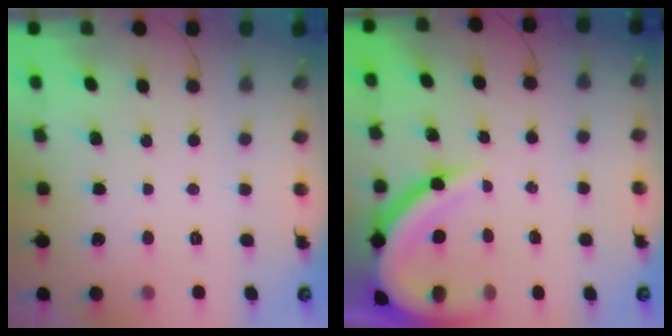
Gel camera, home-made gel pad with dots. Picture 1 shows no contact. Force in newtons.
{"total": 15.6, "press": 15.6, "slide": 1.3}